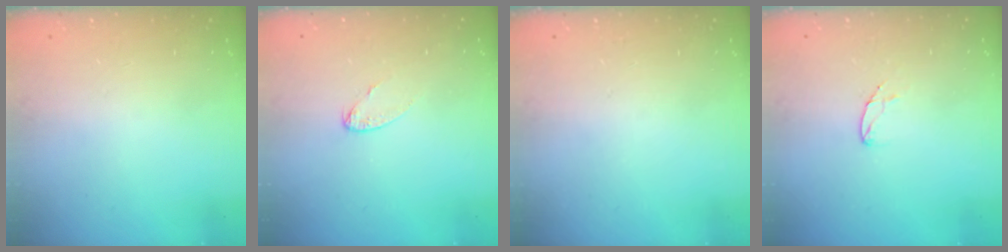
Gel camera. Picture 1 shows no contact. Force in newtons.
{"total": 3.3, "press": 3.3, "slide": 0.2}
{"total": 0.0}
{"total": 5.3, "press": 5.3, "slide": 0.4}